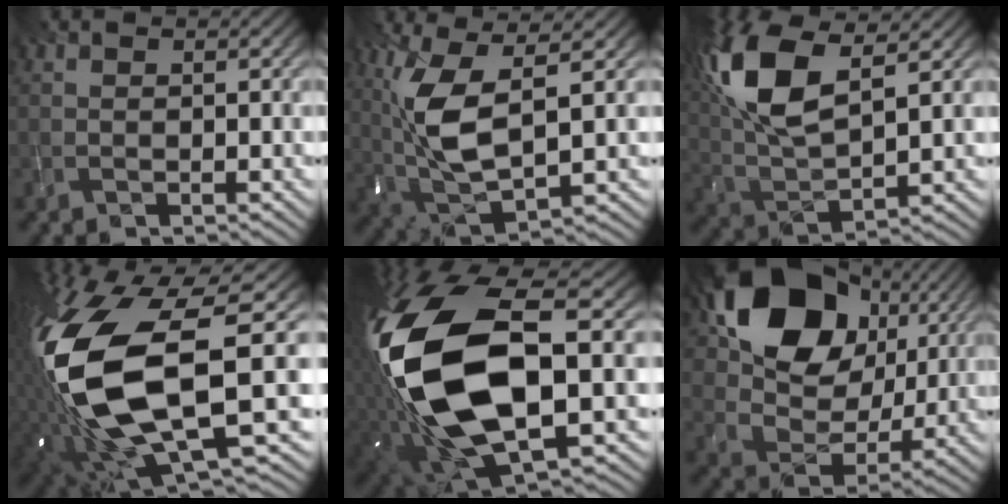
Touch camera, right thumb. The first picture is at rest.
{"total": 10.4, "force": [2.0, 3.6, 9.5], "torque": [-0.221, -0.003, 0.043]}
{"total": 13.2, "force": [5.4, 5.7, 10.5], "torque": [-0.253, 0.016, 0.109]}
{"total": 18.1, "force": [-0.8, 7.4, 16.5], "torque": [-0.384, -0.042, 0.005]}
{"total": 19.9, "force": [0.0, 10.5, 16.9], "torque": [-0.398, -0.037, 0.009]}
{"total": 15.7, "force": [7.0, 11.2, 8.5], "torque": [-0.158, 0.007, 0.121]}